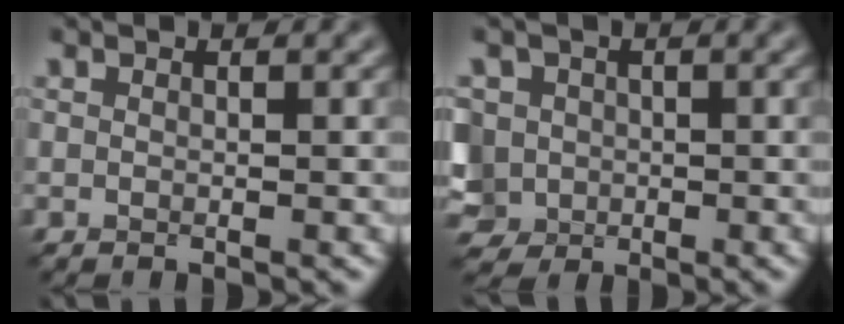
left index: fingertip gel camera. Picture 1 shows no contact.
{"total": 6.3, "force": [-1.2, 5.4, 2.9], "torque": [-0.061, 0.013, -0.041]}